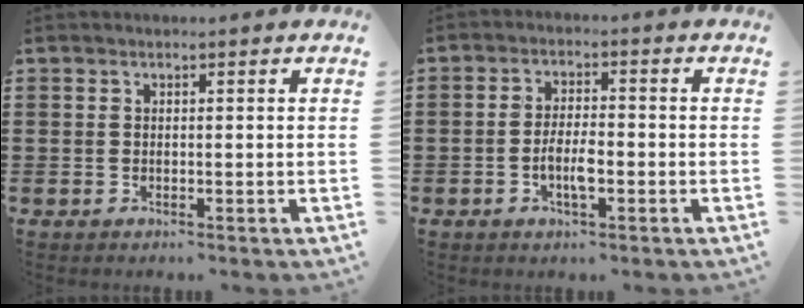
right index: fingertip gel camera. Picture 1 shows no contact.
{"total": 4.7, "force": [-1.5, 1.5, 4.2], "torque": [-0.086, 0.003, -0.031]}